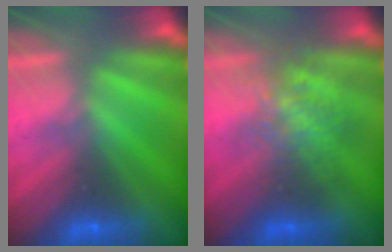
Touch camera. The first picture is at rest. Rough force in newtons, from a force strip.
{"total": 2.3}